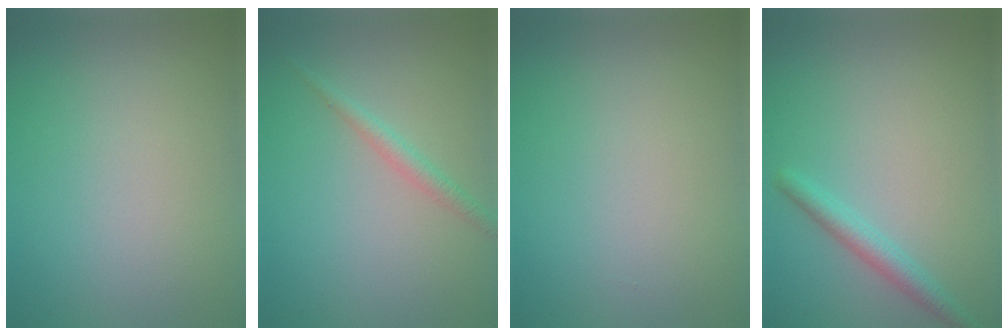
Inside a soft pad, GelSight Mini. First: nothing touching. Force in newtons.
{"total": 1.6, "press": 1.6, "slide": 0.1}
{"total": 0.0}
{"total": 2.1, "press": 2.1, "slide": 0.2}